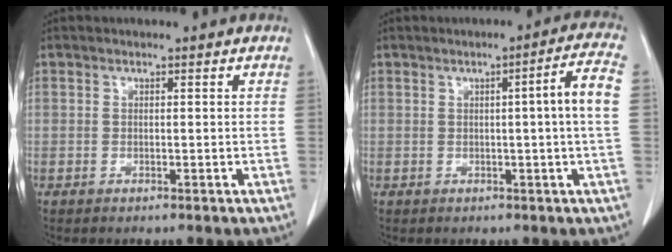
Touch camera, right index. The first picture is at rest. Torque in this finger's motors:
{"motor_torque": [0.22, 0.14, 0.12, 0.05]}